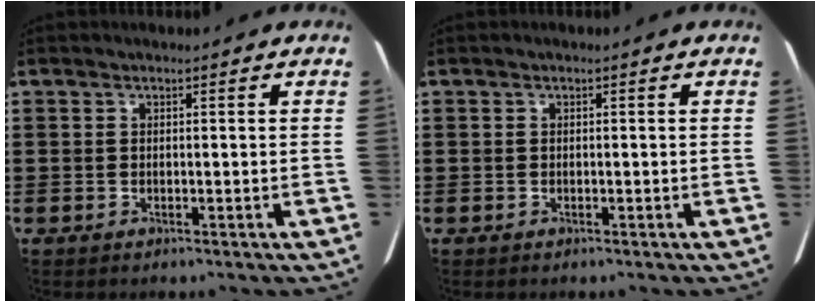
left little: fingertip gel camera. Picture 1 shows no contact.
{"total": 0.0}